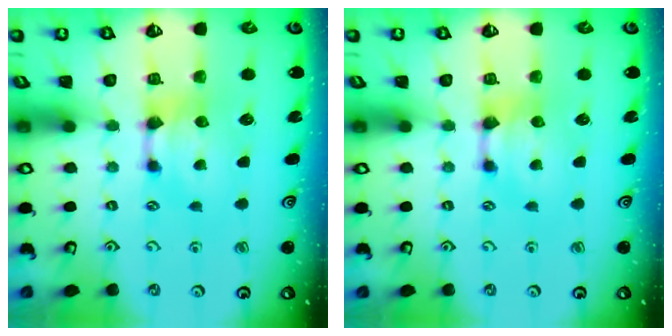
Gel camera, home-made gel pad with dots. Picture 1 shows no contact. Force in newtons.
{"total": 0.0}